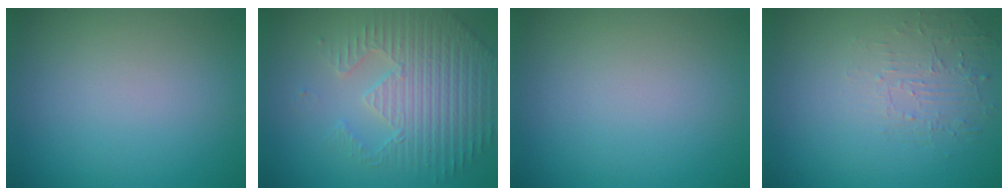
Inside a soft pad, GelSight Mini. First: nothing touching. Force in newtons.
{"total": 5.0, "press": 4.6, "slide": 1.9}
{"total": 0.0}
{"total": 1.8, "press": 0.7, "slide": 1.7}